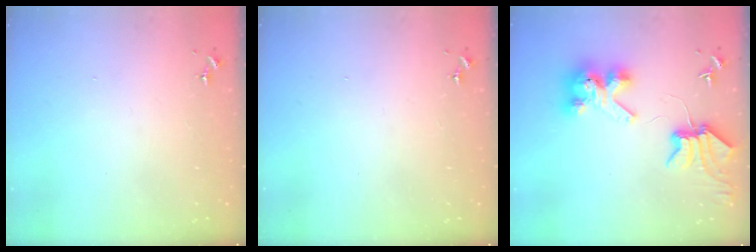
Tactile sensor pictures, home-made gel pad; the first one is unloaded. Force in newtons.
{"total": 0.0}
{"total": 8.1, "press": 8.0, "slide": 1.1}